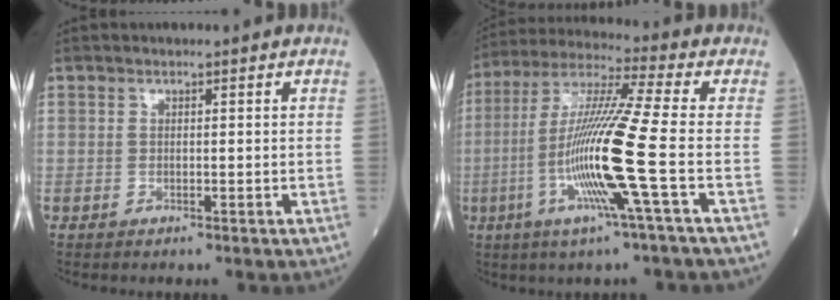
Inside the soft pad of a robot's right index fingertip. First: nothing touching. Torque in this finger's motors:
{"motor_torque": [1.40, -0.75, 1.06, 0.21]}